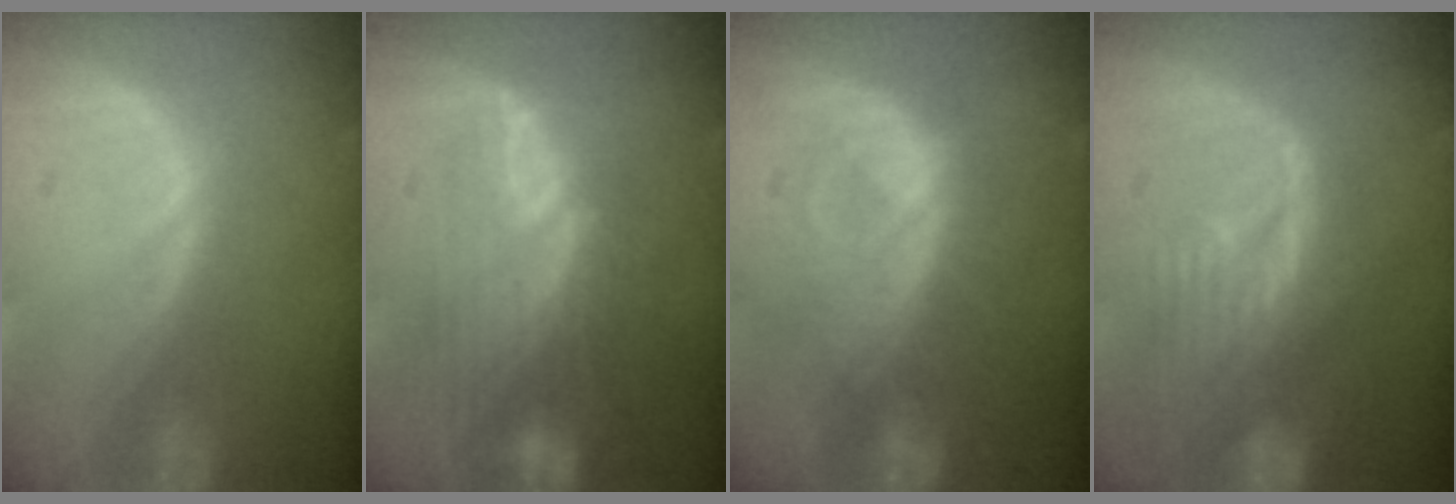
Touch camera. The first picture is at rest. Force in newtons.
{"total": 8.5, "press": 8.1, "slide": 2.6}
{"total": 8.1, "press": 7.9, "slide": 2.0}
{"total": 10.3, "press": 9.1, "slide": 4.7}